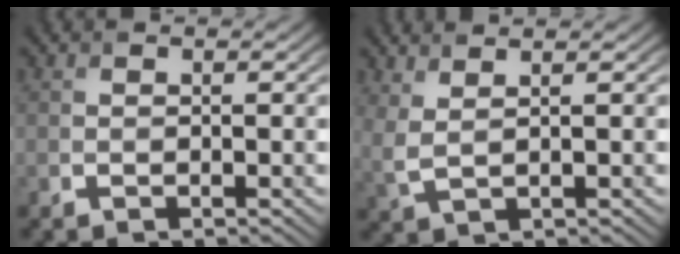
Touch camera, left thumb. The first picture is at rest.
{"total": 3.8, "force": [2.5, 1.2, 2.6], "torque": [-0.062, 0.008, 0.042]}